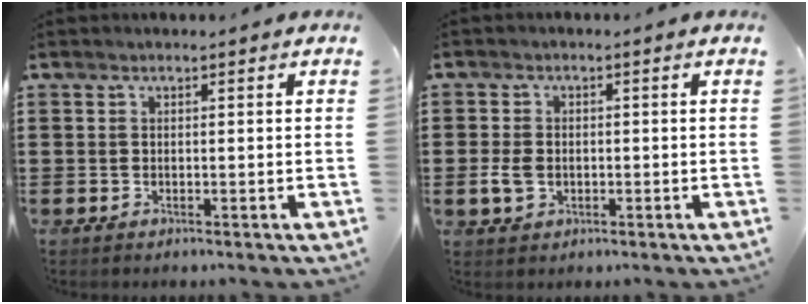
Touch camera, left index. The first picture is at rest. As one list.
[{"total": 3.5, "force": [-0.6, 2.6, 2.2], "torque": [-0.058, -0.002, -0.014]}]